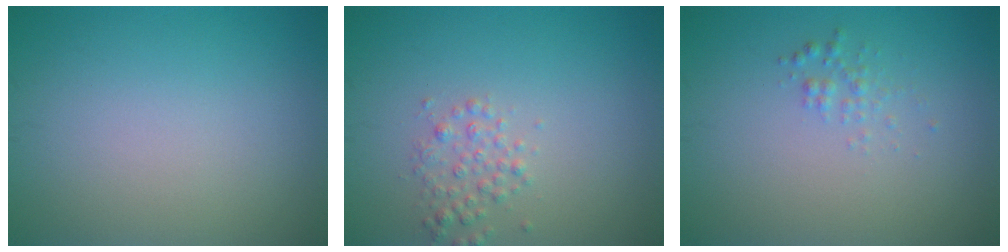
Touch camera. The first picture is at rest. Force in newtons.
{"total": 1.8, "press": 1.8, "slide": 0.0}
{"total": 1.0, "press": 1.0, "slide": 0.0}